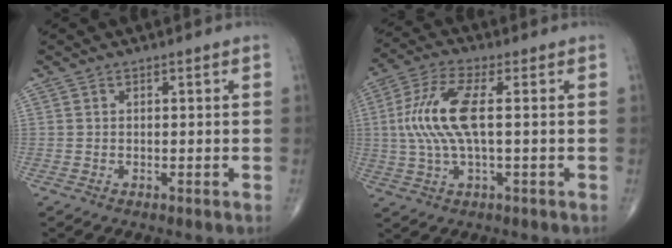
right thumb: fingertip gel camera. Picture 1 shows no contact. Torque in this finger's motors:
{"motor_torque": [0.57, 0.51, 1.16, 0.02, 0.16]}